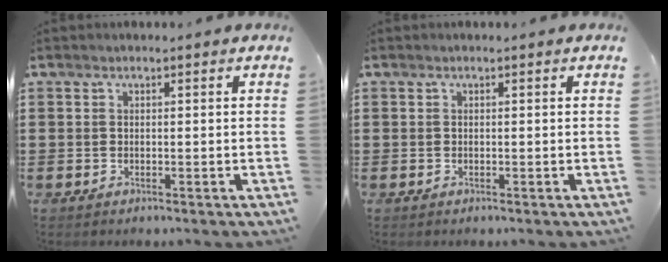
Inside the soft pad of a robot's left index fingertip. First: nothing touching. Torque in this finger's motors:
{"motor_torque": [0.00, 0.00, 0.00, -0.01]}